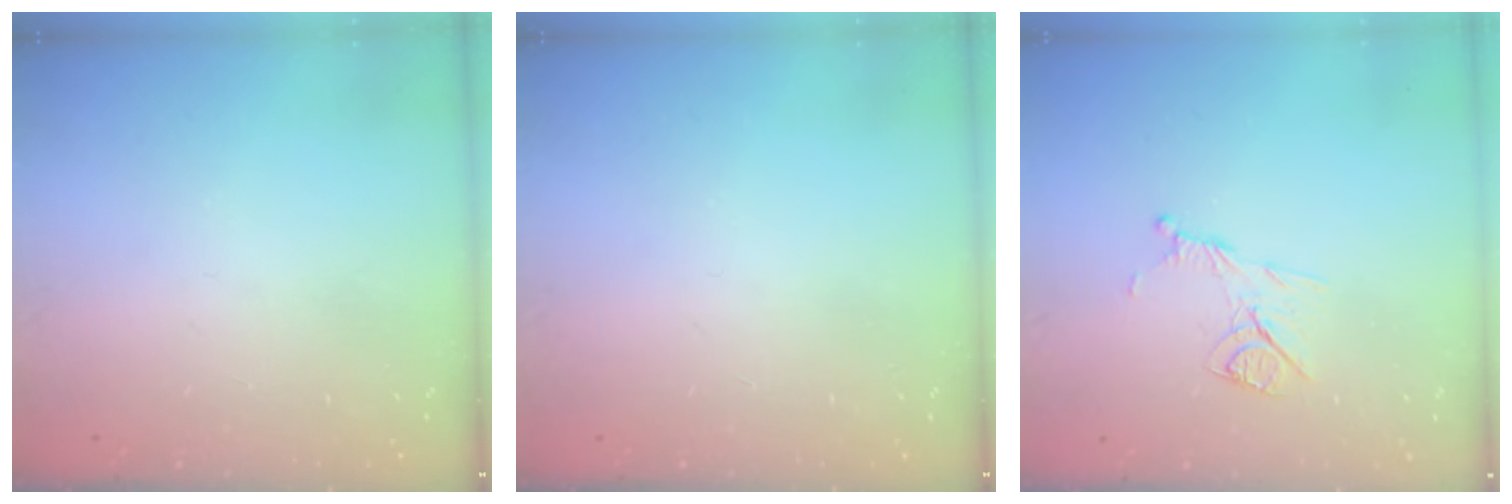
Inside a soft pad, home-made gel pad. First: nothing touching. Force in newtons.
{"total": 0.0}
{"total": 9.2, "press": 9.2, "slide": 0.2}